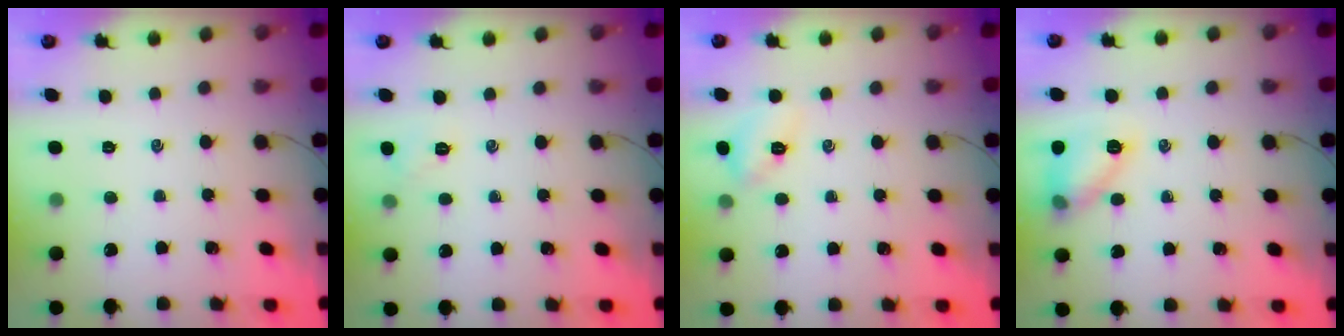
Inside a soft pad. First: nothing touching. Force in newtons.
{"total": 4.7, "press": 4.5, "slide": 1.4}
{"total": 6.3, "press": 6.1, "slide": 1.3}
{"total": 11.2, "press": 11.2, "slide": 0.2}